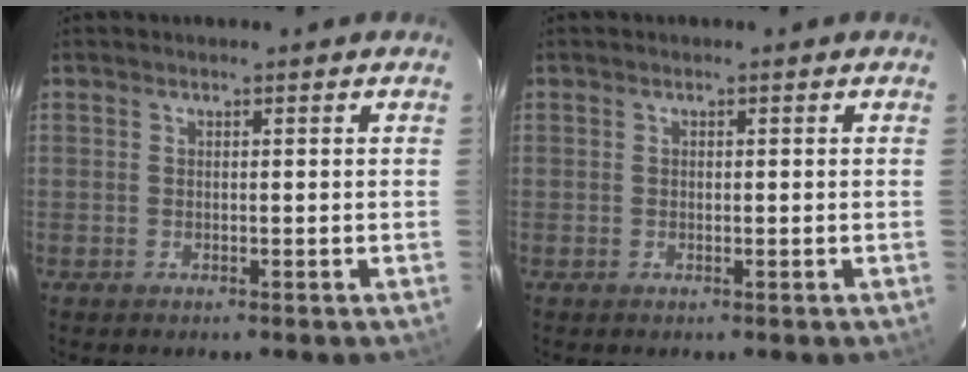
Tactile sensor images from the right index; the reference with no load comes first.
{"total": 0.0}